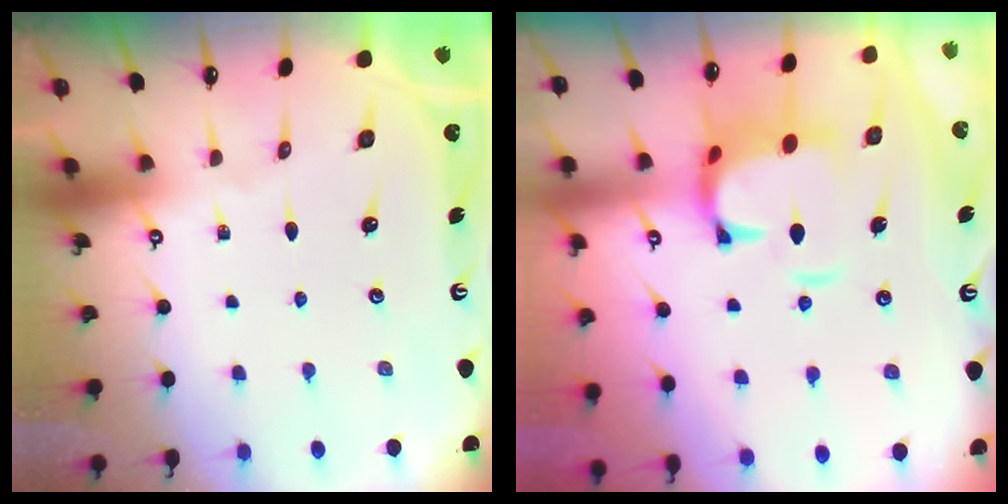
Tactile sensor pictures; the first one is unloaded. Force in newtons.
{"total": 4.7, "press": 4.4, "slide": 1.6}